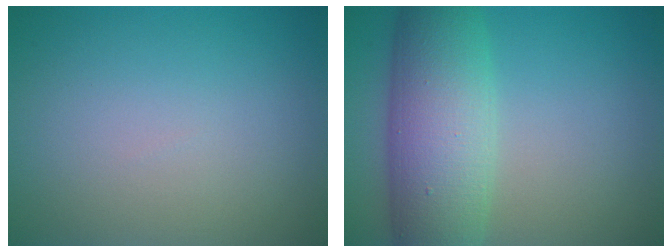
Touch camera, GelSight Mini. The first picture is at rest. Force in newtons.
{"total": 8.7, "press": 8.7, "slide": 0.3}